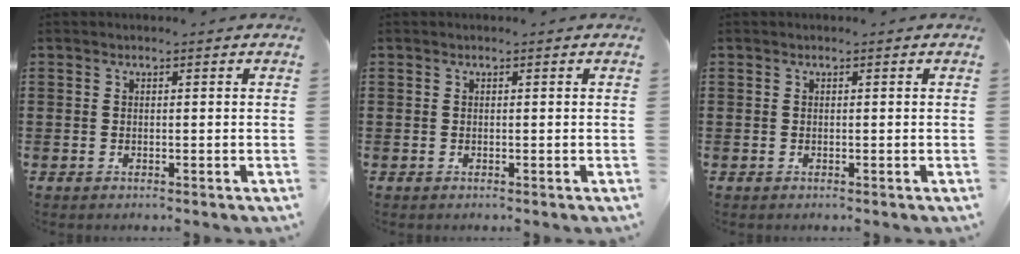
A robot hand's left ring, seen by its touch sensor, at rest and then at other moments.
{"total": 0.0}
{"total": 0.0}